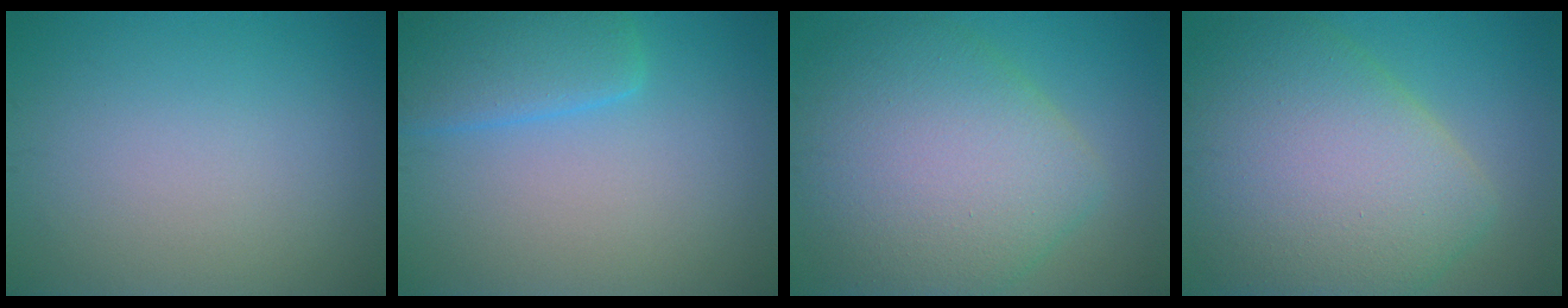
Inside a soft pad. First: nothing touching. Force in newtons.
{"total": 4.3, "press": 4.3, "slide": 0.3}
{"total": 10.1, "press": 10.1, "slide": 0.8}
{"total": 11.5, "press": 11.5, "slide": 0.5}